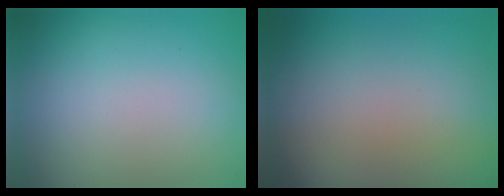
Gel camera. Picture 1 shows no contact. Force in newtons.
{"total": 0.0}